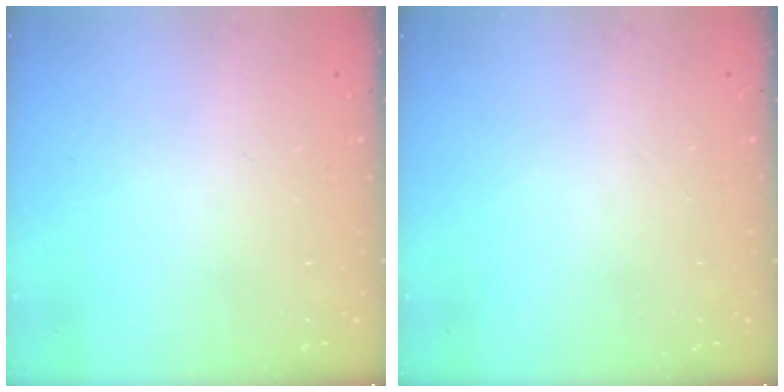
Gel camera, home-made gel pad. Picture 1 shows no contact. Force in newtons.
{"total": 0.0}